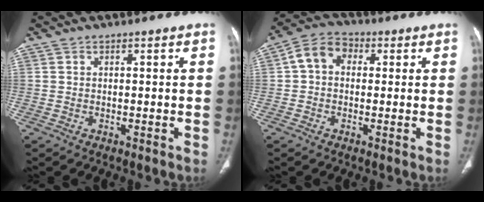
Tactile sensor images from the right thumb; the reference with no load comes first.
{"total": 6.9, "force": [0.8, 5.4, 4.3], "torque": [-0.063, 0.023, 0.003]}